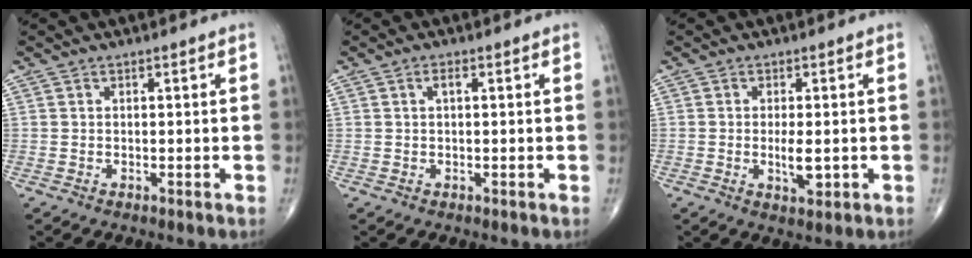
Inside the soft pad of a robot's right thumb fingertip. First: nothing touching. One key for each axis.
{"total": 1.4, "fx": 0.4, "fy": 0.5, "fz": 1.3, "tx": -0.026, "ty": 0.002, "tz": 0.006}
{"total": 4.1, "fx": -0.6, "fy": 1.6, "fz": 3.7, "tx": -0.060, "ty": -0.007, "tz": -0.008}